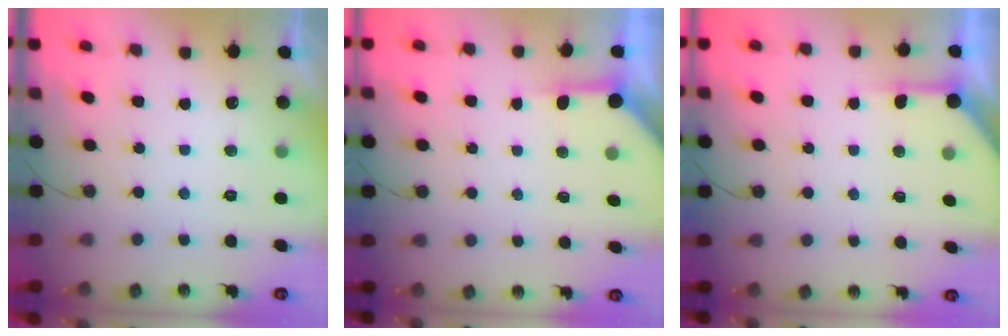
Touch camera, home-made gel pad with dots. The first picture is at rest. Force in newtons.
{"total": 3.9, "press": 3.9, "slide": 0.4}
{"total": 4.5, "press": 4.5, "slide": 0.3}